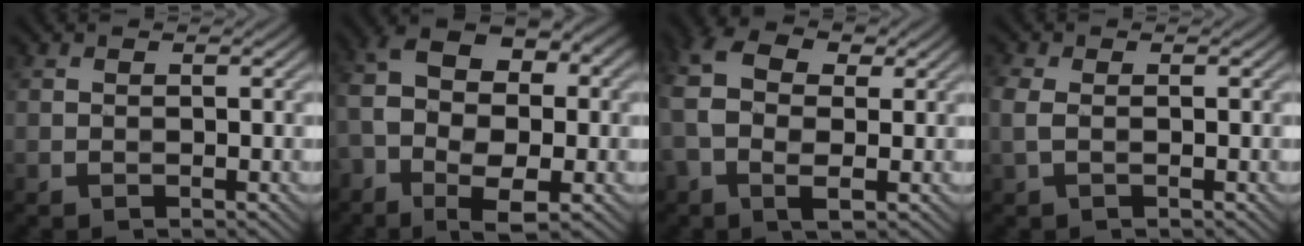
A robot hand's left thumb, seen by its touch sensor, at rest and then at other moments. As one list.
[{"total": 12.0, "force": [-2.7, 6.8, 9.5], "torque": [-0.199, 0.004, -0.049]}, {"total": 8.3, "force": [0.5, 5.1, 6.5], "torque": [-0.171, 0.012, -0.003]}, {"total": 2.2, "force": [-0.1, 1.1, 1.8], "torque": [-0.056, 0.001, -0.006]}]